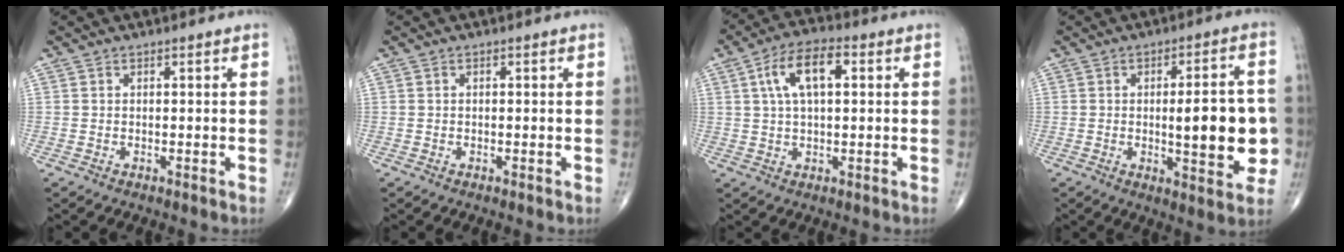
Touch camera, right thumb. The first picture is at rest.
{"total": 0.0}
{"total": 8.3, "force": [2.2, 3.7, 7.1], "torque": [-0.131, 0.014, 0.036]}
{"total": 14.1, "force": [-1.2, 4.4, 13.4], "torque": [-0.162, 0.006, -0.011]}